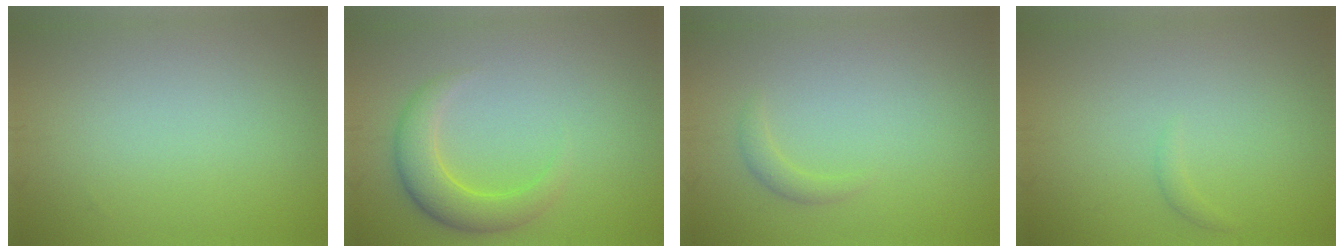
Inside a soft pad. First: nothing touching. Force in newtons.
{"total": 3.9, "press": 3.9, "slide": 0.1}
{"total": 1.1, "press": 1.1, "slide": 0.1}
{"total": 0.6, "press": 0.6, "slide": 0.1}